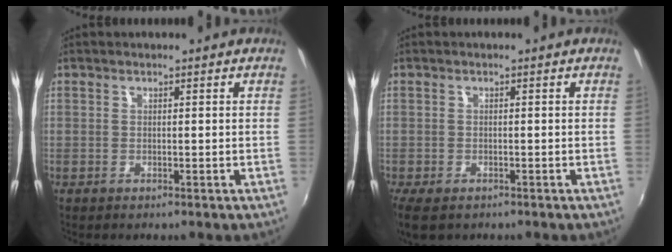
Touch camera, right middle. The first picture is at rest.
{"total": 4.9, "force": [-3.3, 2.3, 2.9], "torque": [-0.066, -0.022, -0.055]}